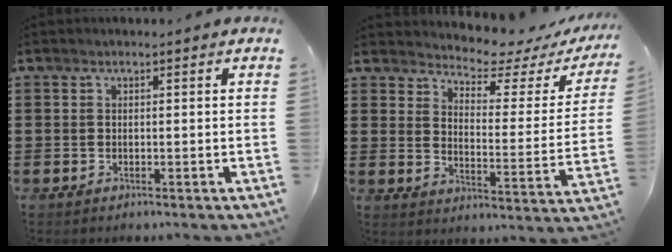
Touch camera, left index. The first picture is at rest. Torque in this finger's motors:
{"motor_torque": [2.14, 0.00, 0.30, 0.03]}